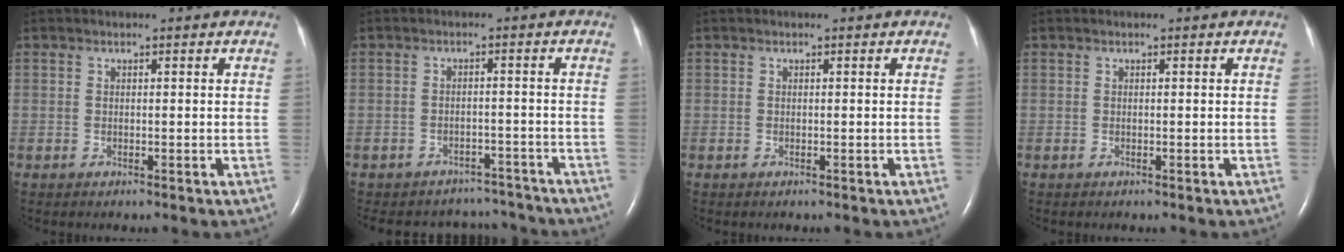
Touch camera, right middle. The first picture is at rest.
{"total": 10.5, "force": [-9.8, 3.7, 0.5], "torque": [-0.013, 0.020, -0.116]}
{"total": 0.0}
{"total": 0.0}